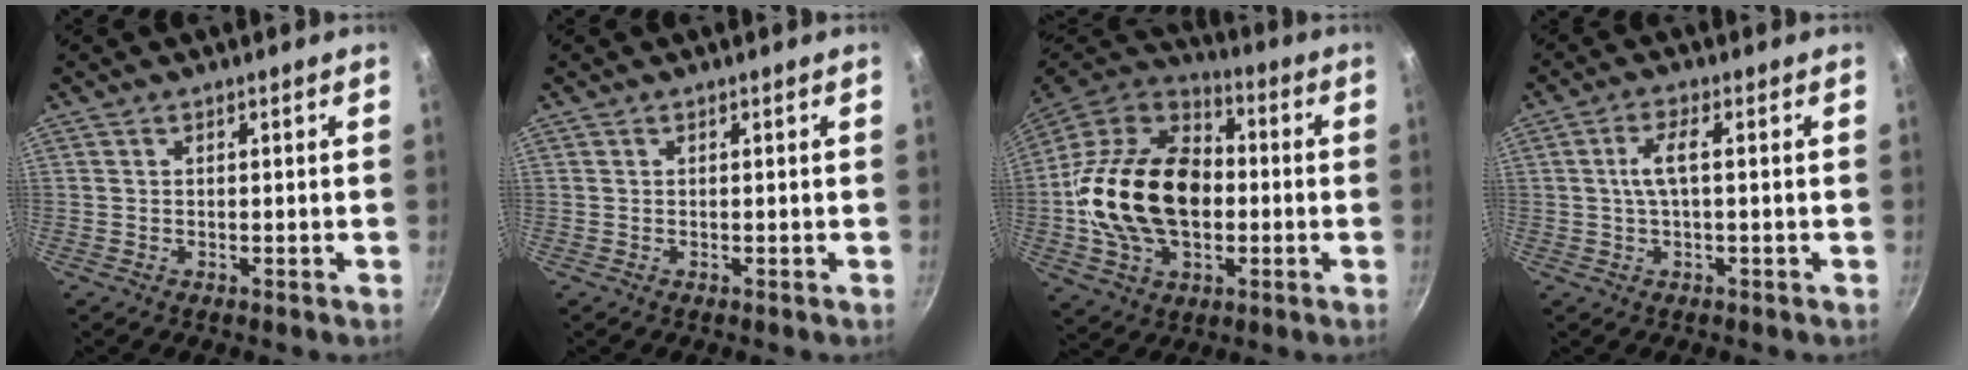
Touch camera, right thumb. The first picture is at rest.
{"total": 0.0}
{"total": 24.9, "force": [-1.5, 16.9, 18.2], "torque": [-0.302, 0.037, -0.030]}
{"total": 4.3, "force": [0.2, 1.2, 4.2], "torque": [-0.093, 0.011, 0.003]}